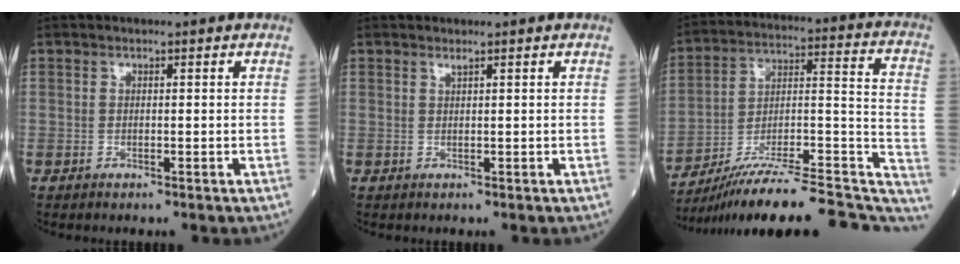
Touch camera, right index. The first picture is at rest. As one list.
[{"total": 0.5, "force": [0.4, -0.1, 0.2], "torque": [-0.014, -0.005, 0.015]}, {"total": 25.3, "force": [-20.3, 4.1, 14.5], "torque": [-0.166, 0.023, -0.302]}]